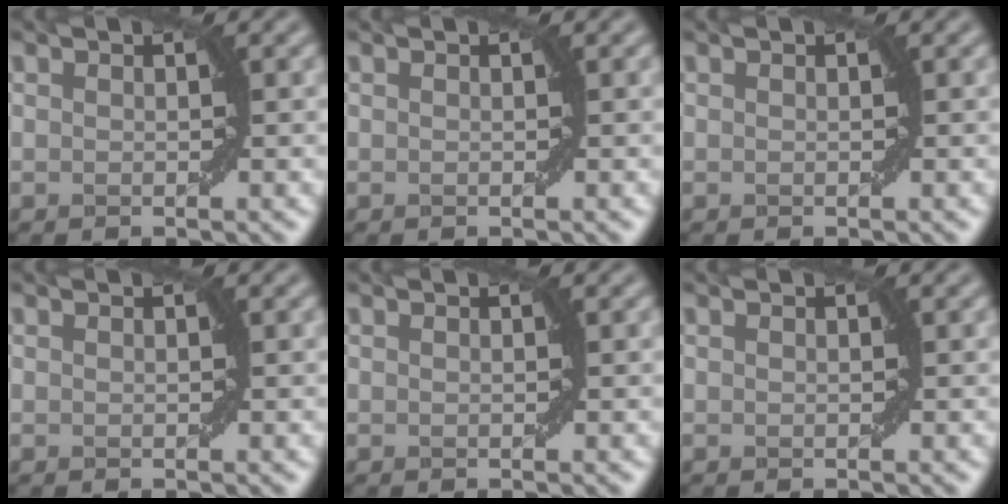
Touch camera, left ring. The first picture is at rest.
{"total": 0.0}
{"total": 0.0}
{"total": 0.0}
{"total": 0.0}
{"total": 0.0}